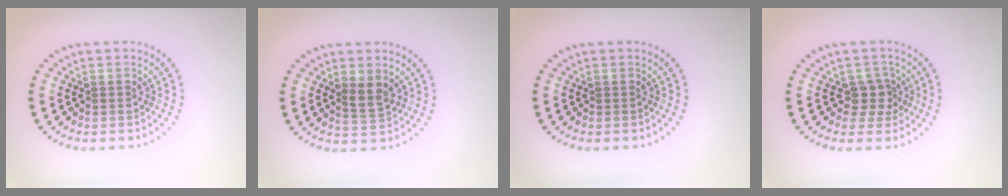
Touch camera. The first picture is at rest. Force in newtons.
{"total": 2.1, "press": 1.8, "slide": 0.9}
{"total": 0.0}
{"total": 2.3, "press": 1.9, "slide": 1.4}